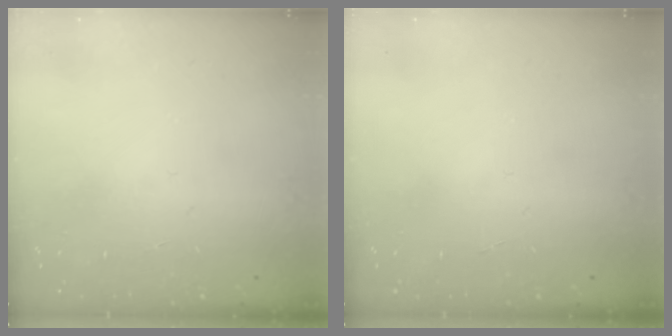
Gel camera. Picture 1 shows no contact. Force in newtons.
{"total": 0.0}